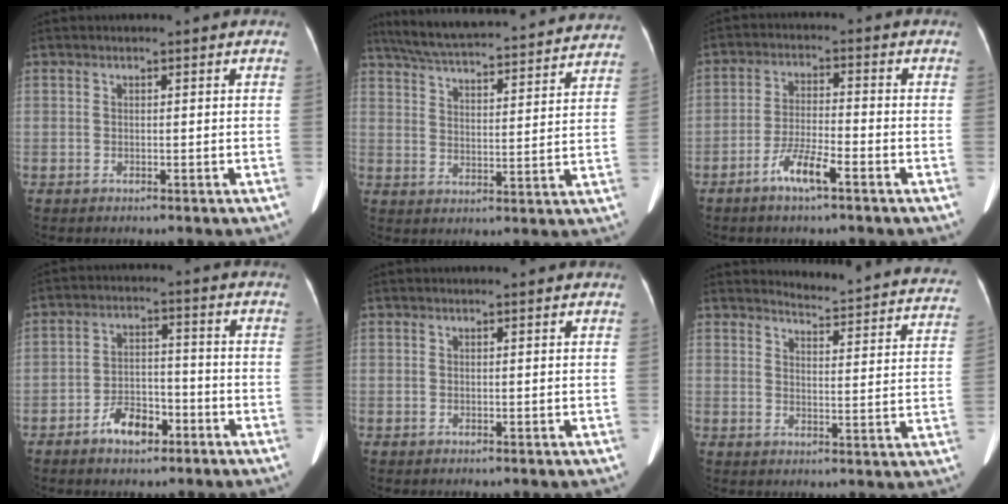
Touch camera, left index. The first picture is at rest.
{"total": 28.6, "force": [26.2, 4.1, 10.8], "torque": [-0.183, -0.015, 0.340]}
{"total": 5.7, "force": [-3.6, 0.6, 4.5], "torque": [-0.093, -0.005, -0.069]}
{"total": 6.1, "force": [-3.7, 3.1, 3.7], "torque": [-0.074, 0.012, -0.061]}
{"total": 1.6, "force": [1.5, 0.2, 0.4], "torque": [-0.010, 0.012, 0.018]}
{"total": 19.0, "force": [18.5, 1.9, 4.2], "torque": [-0.043, -0.085, 0.192]}